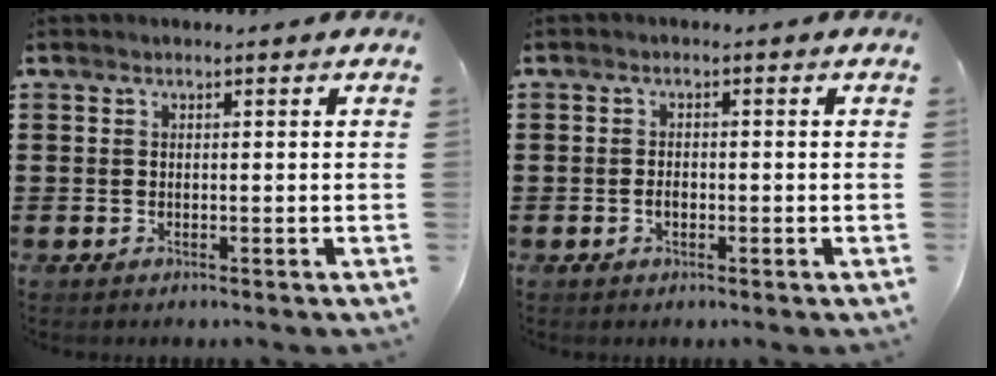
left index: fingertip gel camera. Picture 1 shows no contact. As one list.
[{"total": 1.4, "force": [-0.5, 0.7, 1.1], "torque": [-0.024, 0.002, -0.009]}]